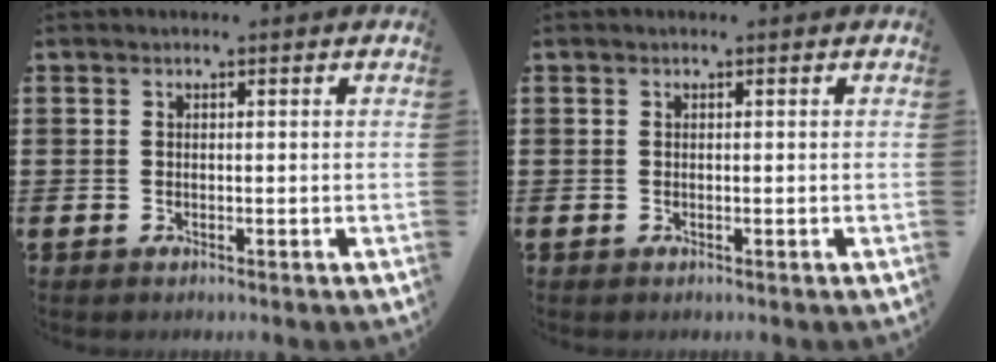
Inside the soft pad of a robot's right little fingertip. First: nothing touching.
{"total": 0.0}